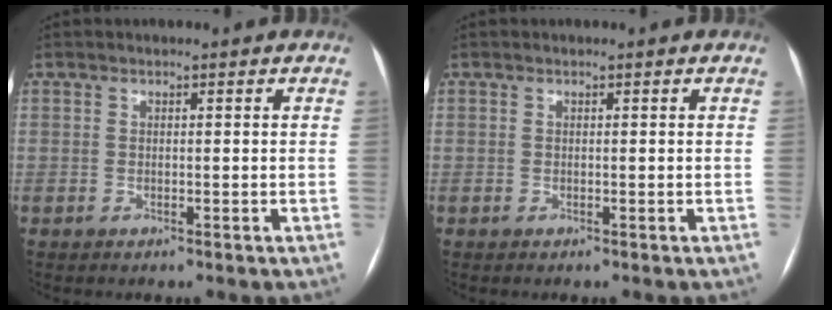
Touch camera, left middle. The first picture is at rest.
{"total": 0.0}